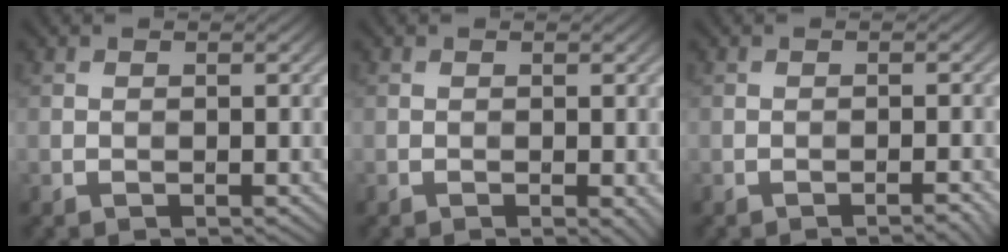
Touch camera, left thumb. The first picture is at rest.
{"total": 1.0, "force": [-0.3, 0.3, 1.0], "torque": [-0.014, -0.006, -0.005]}
{"total": 1.3, "force": [-0.9, 0.1, 1.0], "torque": [-0.009, 0.005, -0.016]}